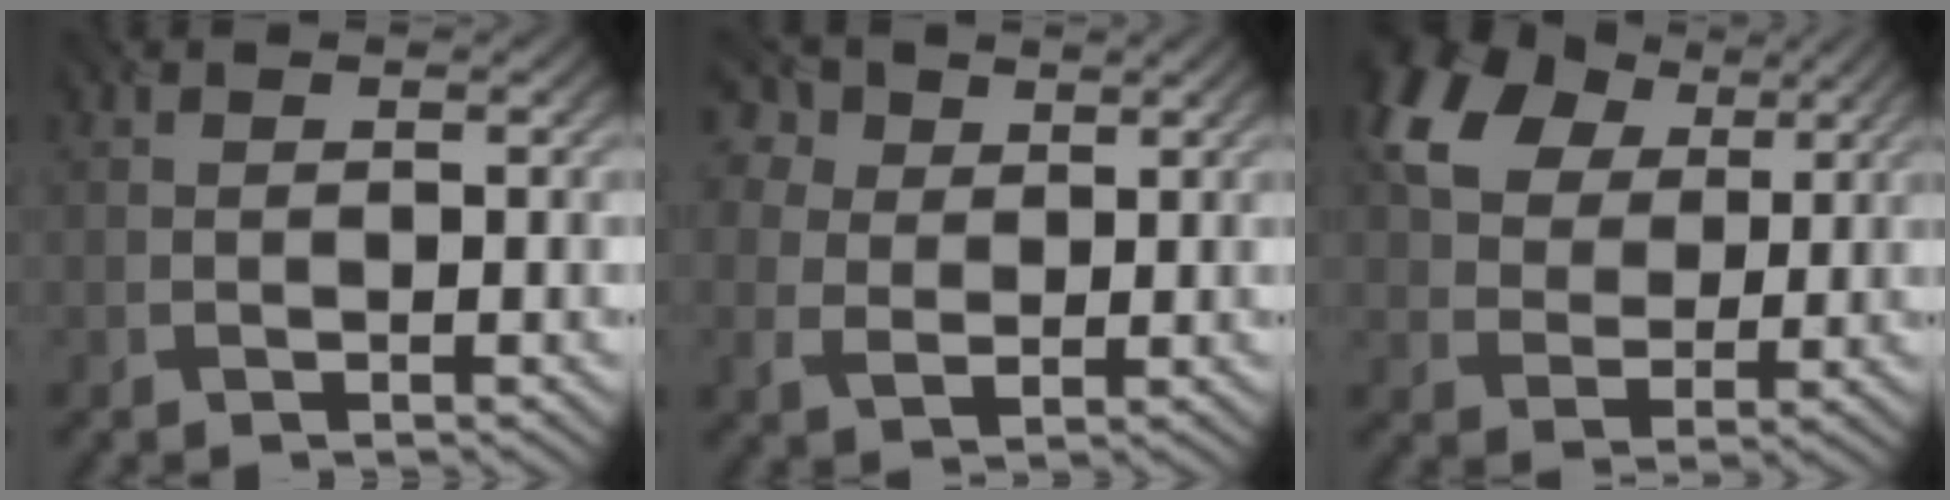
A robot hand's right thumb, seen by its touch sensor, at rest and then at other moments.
{"total": 6.7, "force": [3.3, 4.7, 3.4], "torque": [-0.125, 0.023, 0.057]}
{"total": 12.9, "force": [6.0, 8.5, 7.6], "torque": [-0.172, 0.021, 0.106]}